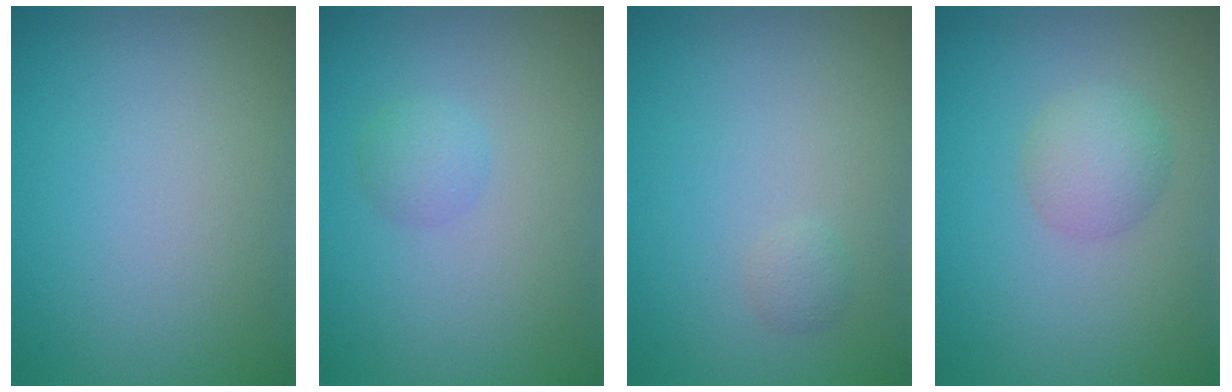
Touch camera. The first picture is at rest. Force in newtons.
{"total": 1.3, "press": 1.3, "slide": 0.1}
{"total": 0.7, "press": 0.7, "slide": 0.1}
{"total": 2.5, "press": 2.5, "slide": 0.1}